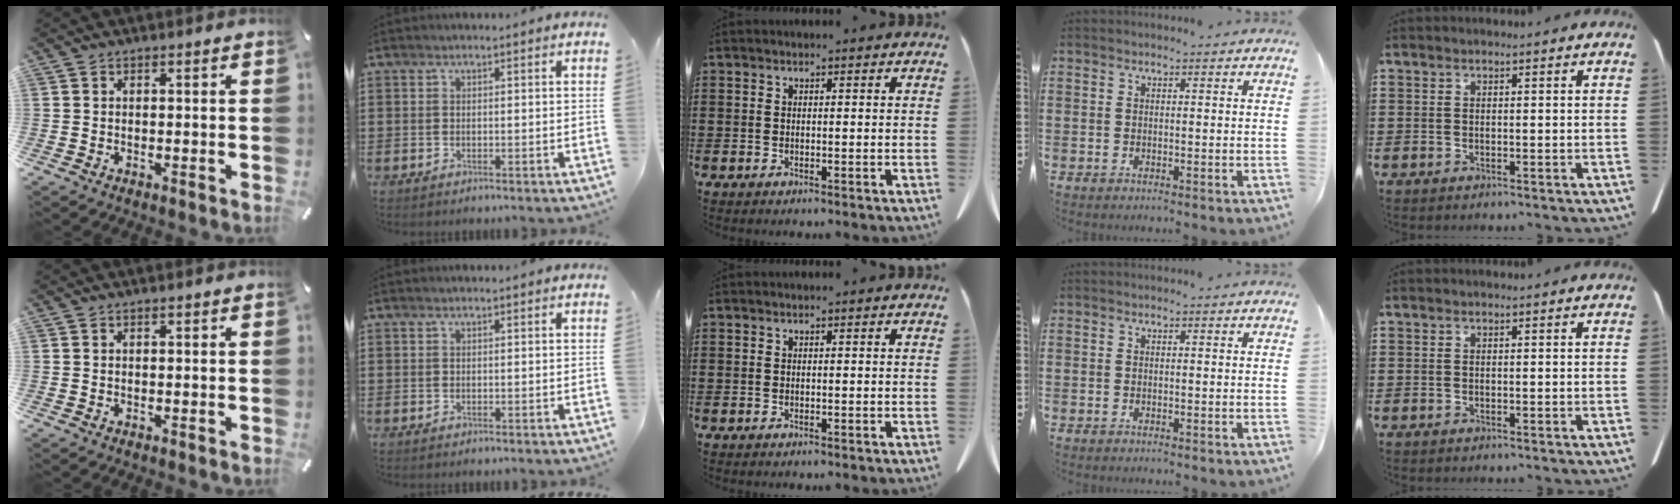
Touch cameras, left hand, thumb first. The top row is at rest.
{}